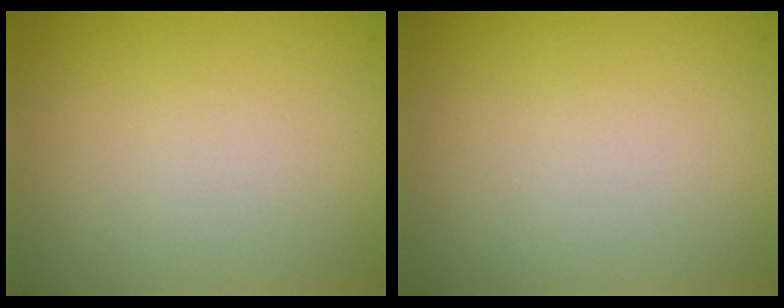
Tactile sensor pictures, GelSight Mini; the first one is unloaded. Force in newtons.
{"total": 0.0}